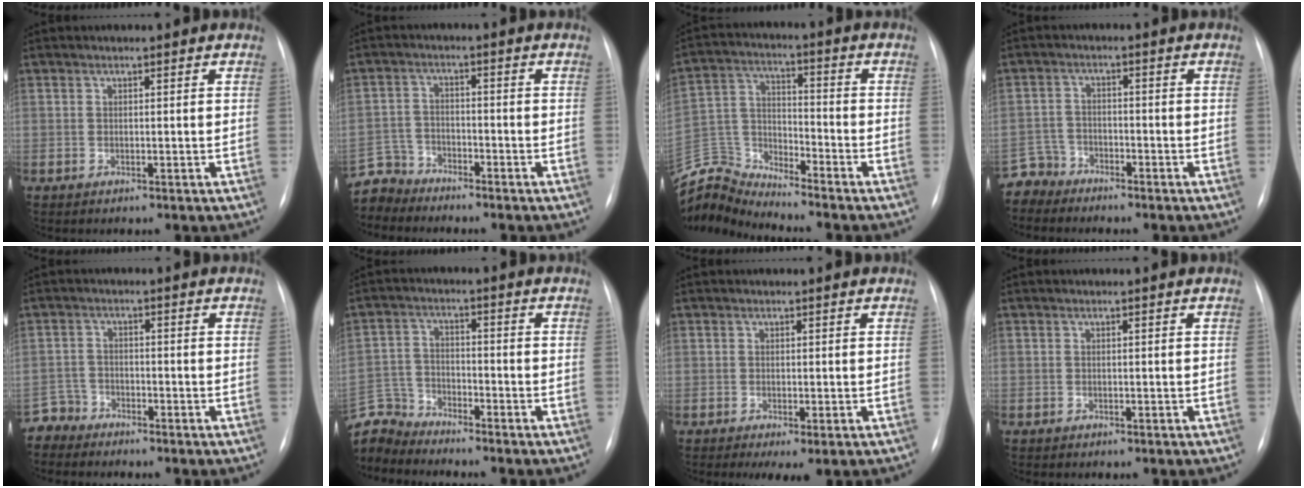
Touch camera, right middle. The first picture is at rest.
{"total": 5.5, "force": [-5.2, 1.5, -1.0], "torque": [0.021, 0.001, -0.106]}
{"total": 9.9, "force": [-9.9, -0.3, -0.7], "torque": [0.002, 0.034, -0.198]}
{"total": 3.9, "force": [-3.5, 1.3, -1.2], "torque": [0.026, -0.003, -0.070]}
{"total": 3.3, "force": [-2.9, 1.0, -1.2], "torque": [0.026, -0.004, -0.058]}
{"total": 7.8, "force": [-7.7, 1.3, -0.7], "torque": [0.003, 0.011, -0.159]}
{"total": 2.7, "force": [-1.2, 0.7, 2.3], "torque": [-0.038, -0.008, -0.013]}
{"total": 0.5, "force": [-0.3, 0.4, 0.0], "torque": [-0.006, 0.004, -0.007]}